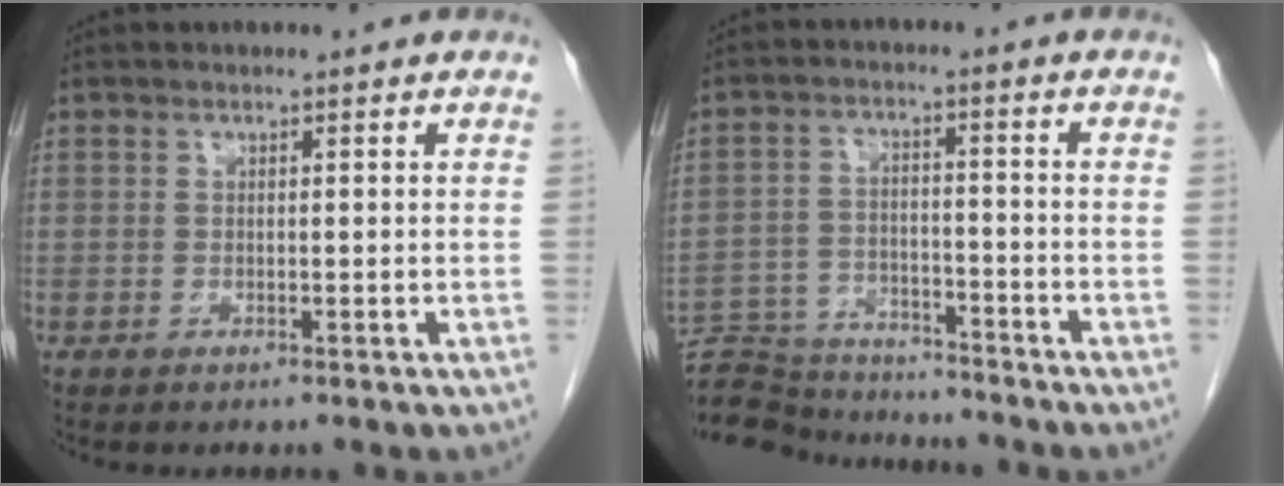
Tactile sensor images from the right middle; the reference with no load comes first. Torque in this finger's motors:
{"motor_torque": [-0.12, -0.24, -0.04, -0.05]}